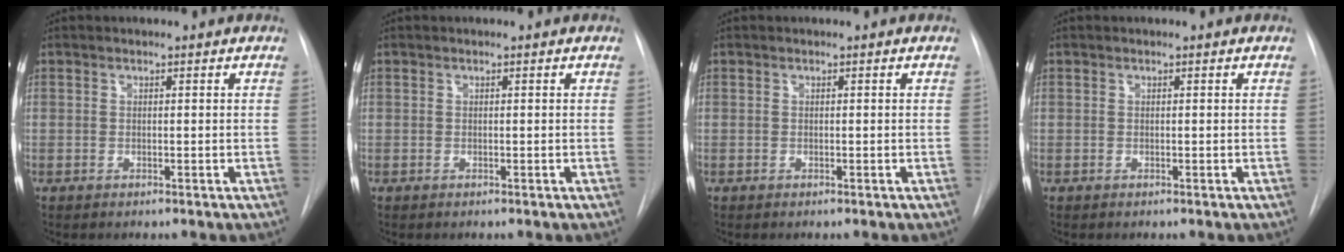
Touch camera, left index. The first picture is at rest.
{"total": 0.0}
{"total": 0.0}
{"total": 0.0}